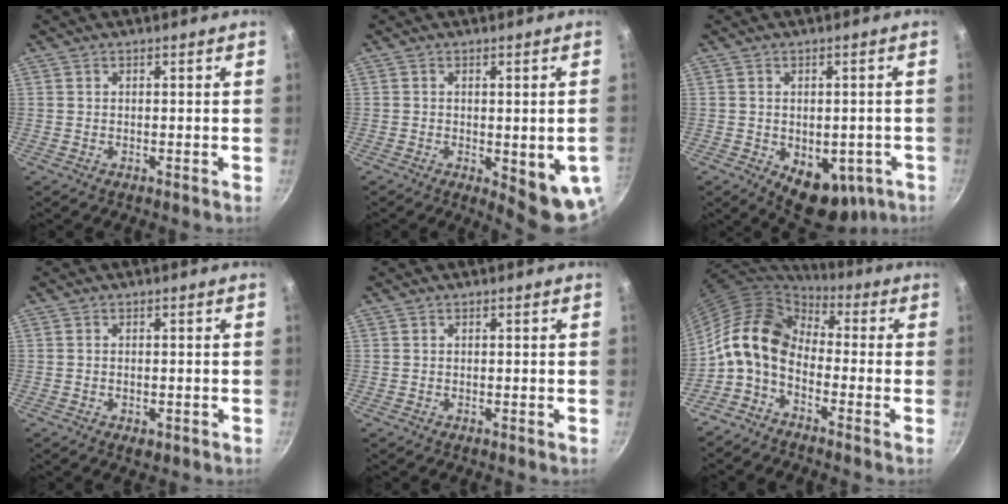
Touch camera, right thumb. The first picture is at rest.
{"total": 9.8, "force": [-2.1, 3.3, 9.0], "torque": [-0.083, -0.007, -0.018]}
{"total": 11.5, "force": [-3.8, 7.1, 8.2], "torque": [-0.063, -0.002, -0.034]}
{"total": 2.0, "force": [-0.8, 1.2, 1.4], "torque": [-0.021, -0.003, -0.011]}
{"total": 0.0}
{"total": 11.2, "force": [-1.6, 7.4, 8.3], "torque": [-0.137, 0.040, -0.050]}